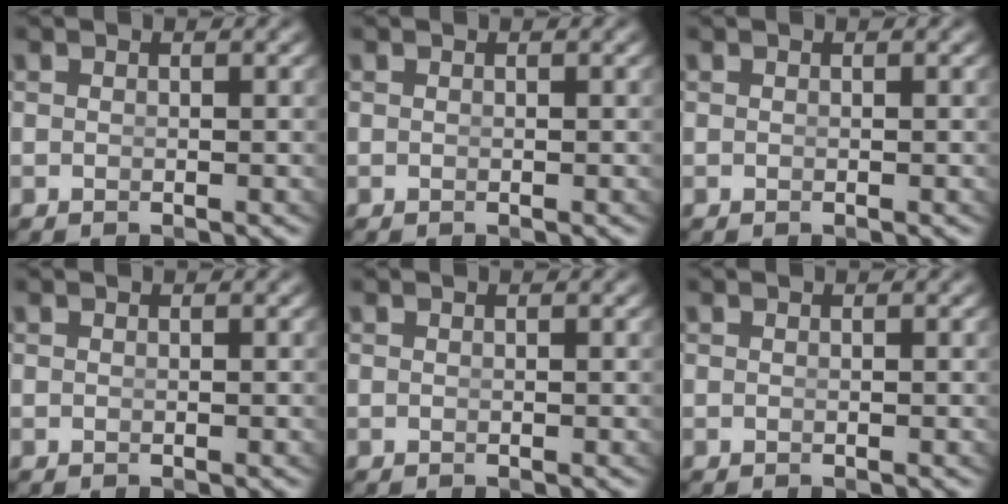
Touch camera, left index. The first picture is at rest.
{"total": 0.0}
{"total": 0.0}
{"total": 0.0}
{"total": 0.0}
{"total": 0.0}